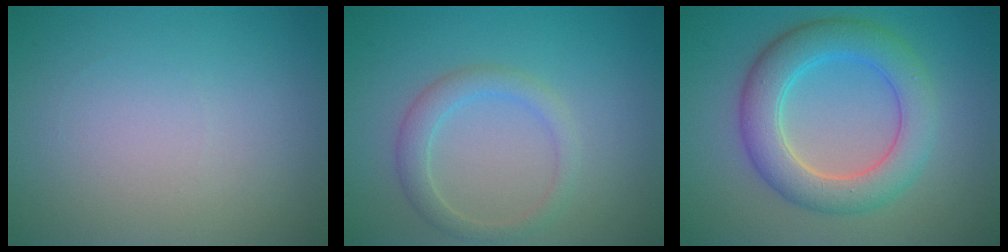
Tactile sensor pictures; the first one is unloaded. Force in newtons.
{"total": 2.4, "press": 2.4, "slide": 0.1}
{"total": 6.1, "press": 6.1, "slide": 0.3}